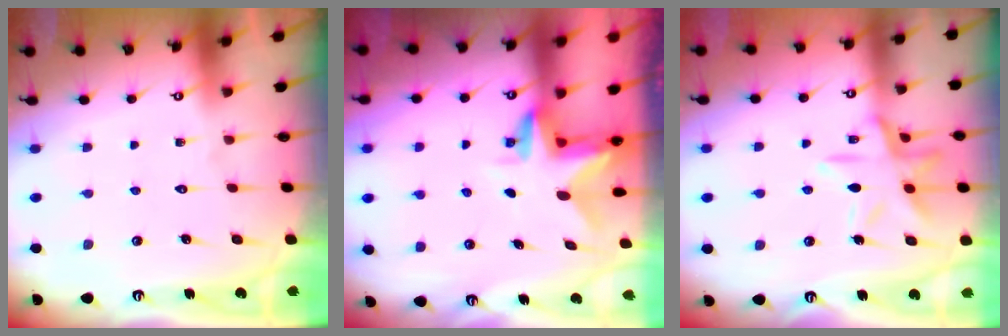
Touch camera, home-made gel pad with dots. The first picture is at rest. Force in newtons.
{"total": 3.2, "press": 3.2, "slide": 0.3}
{"total": 14.1, "press": 14.1, "slide": 0.9}